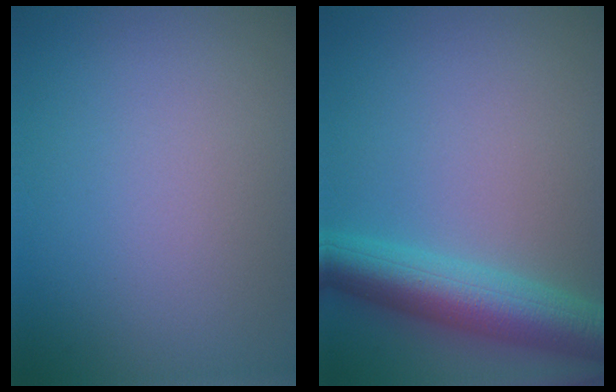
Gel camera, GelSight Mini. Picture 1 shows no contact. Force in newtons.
{"total": 6.8, "press": 6.8, "slide": 0.2}